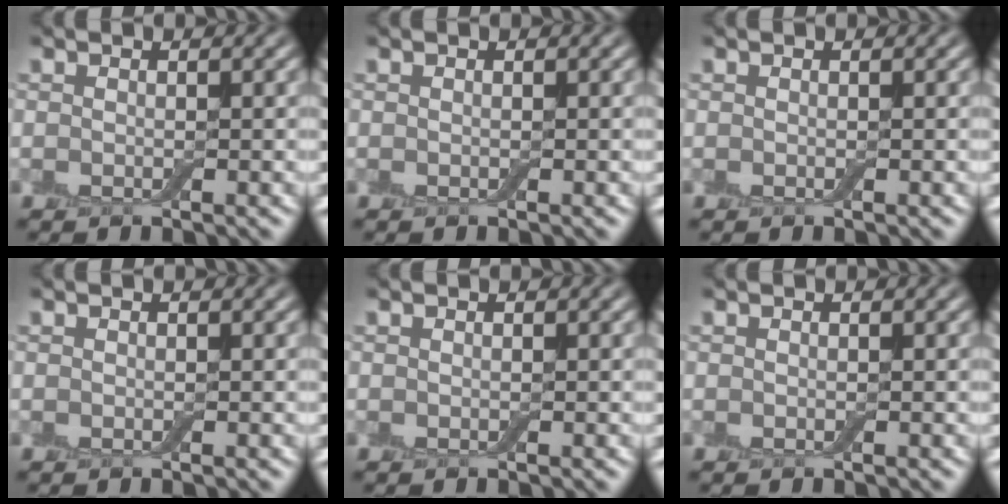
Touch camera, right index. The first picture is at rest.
{"total": 0.0}
{"total": 0.0}
{"total": 0.0}
{"total": 0.0}
{"total": 0.0}